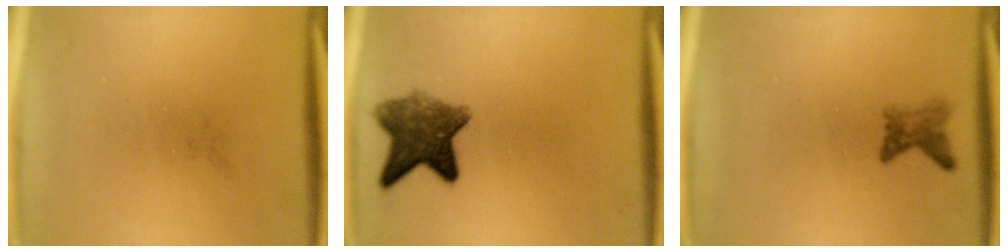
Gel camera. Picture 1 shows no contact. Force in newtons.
{"total": 7.5}
{"total": 1.9}